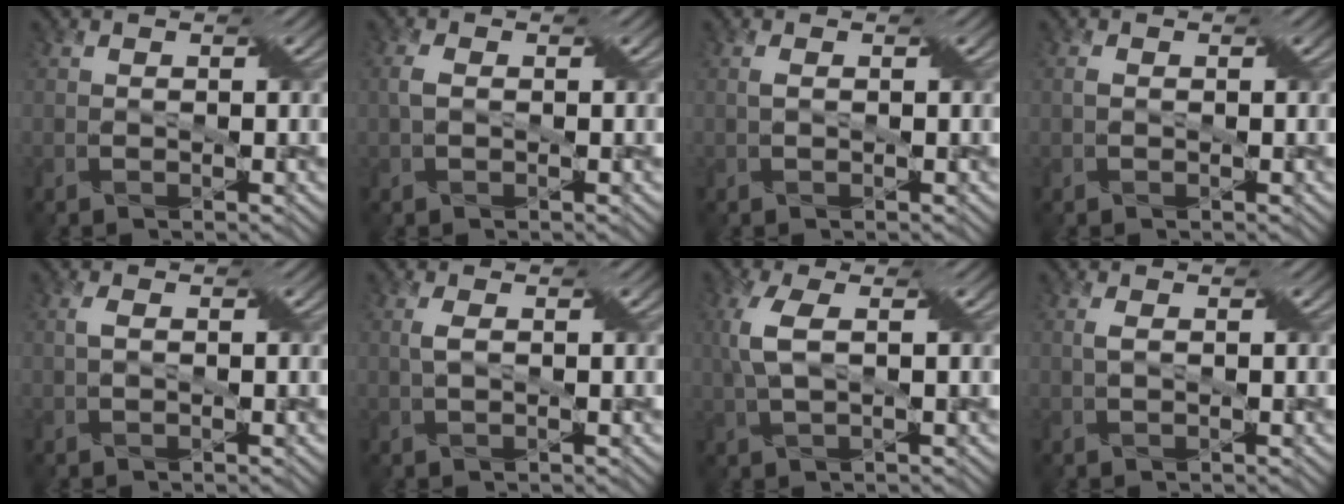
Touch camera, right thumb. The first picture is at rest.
{"total": 1.7, "force": [0.1, 1.0, 1.4], "torque": [-0.034, 0.007, 0.001]}
{"total": 0.7, "force": [0.2, 0.2, 0.7], "torque": [-0.019, 0.004, 0.003]}
{"total": 0.8, "force": [0.1, 0.5, 0.6], "torque": [-0.015, 0.005, 0.001]}
{"total": 1.1, "force": [0.2, 0.4, 1.0], "torque": [-0.025, 0.006, 0.003]}
{"total": 1.5, "force": [0.2, 0.4, 1.4], "torque": [-0.037, 0.007, 0.005]}
{"total": 4.5, "force": [0.7, 1.5, 4.2], "torque": [-0.110, 0.011, 0.015]}
{"total": 1.0, "force": [0.2, 0.3, 1.0], "torque": [-0.026, 0.006, 0.004]}